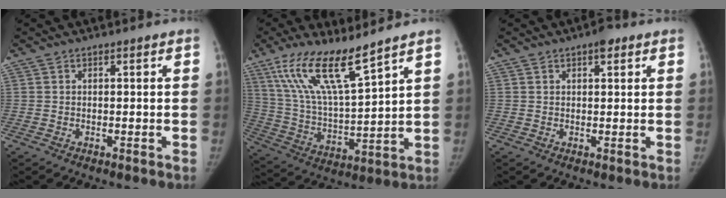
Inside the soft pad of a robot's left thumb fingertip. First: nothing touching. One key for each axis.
{"total": 15.7, "fx": 10.6, "fy": 3.0, "fz": 11.3, "tx": -0.204, "ty": -0.055, "tz": 0.214}
{"total": 2.7, "fx": 1.4, "fy": 1.4, "fz": 1.8, "tx": -0.011, "ty": -0.001, "tz": 0.016}